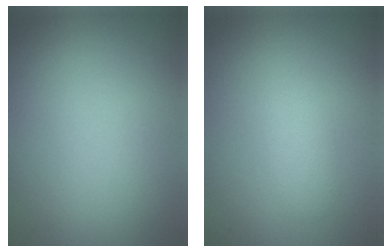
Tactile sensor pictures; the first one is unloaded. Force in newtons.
{"total": 1.7, "press": 1.7, "slide": 0.1}